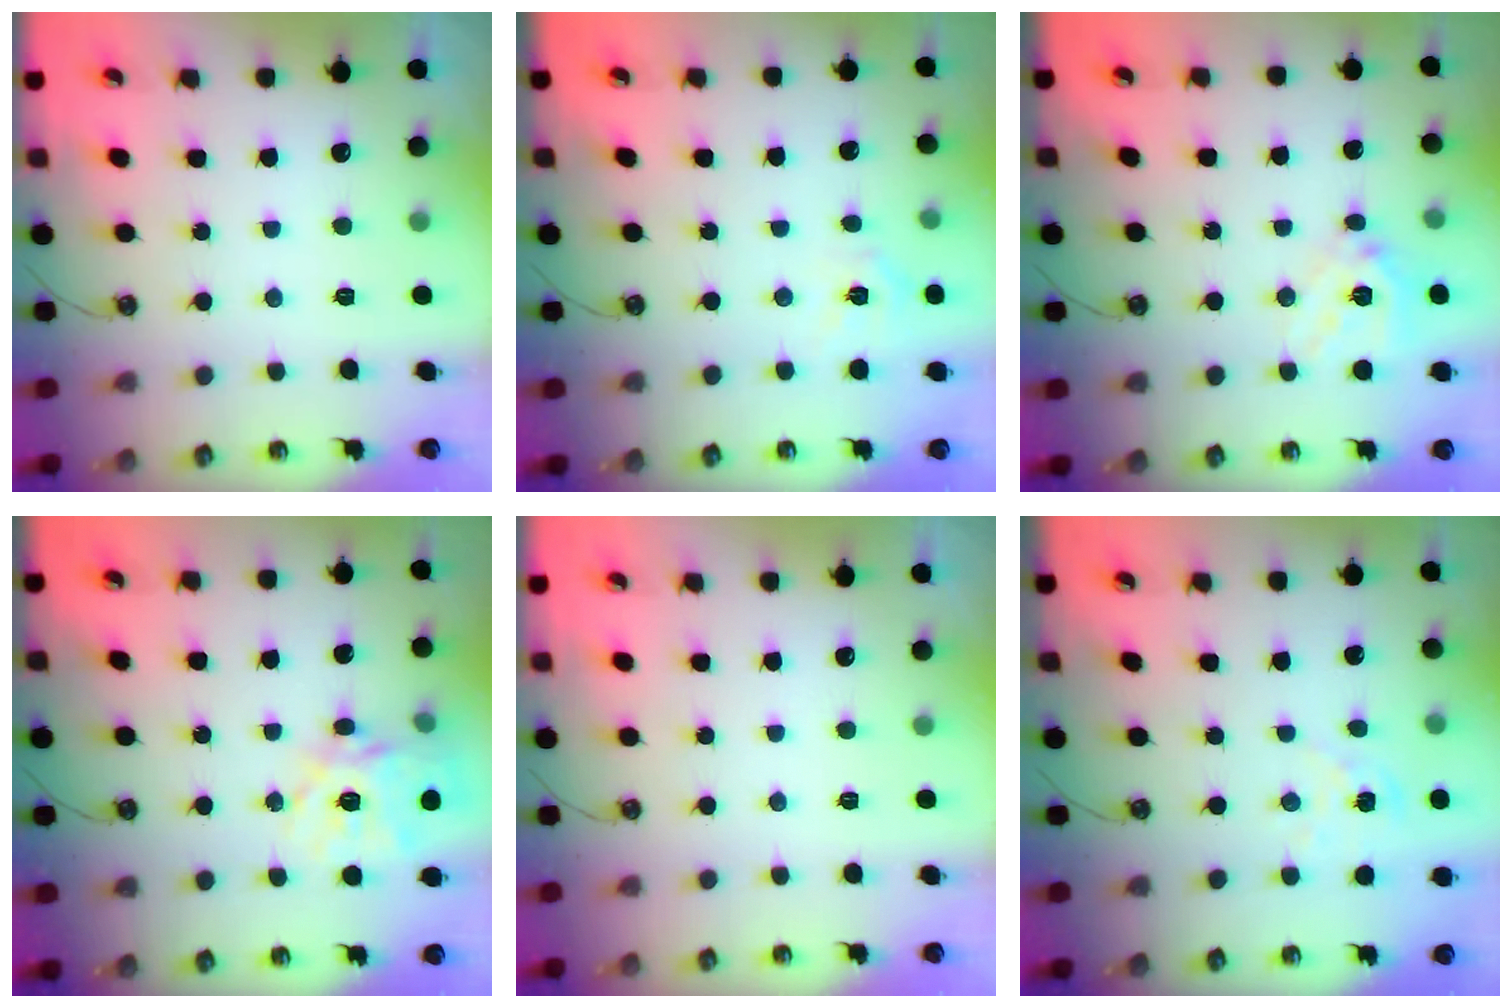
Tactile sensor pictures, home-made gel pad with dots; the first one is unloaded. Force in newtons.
{"total": 5.9, "press": 5.9, "slide": 0.5}
{"total": 13.7, "press": 13.6, "slide": 2.1}
{"total": 17.9, "press": 17.7, "slide": 2.7}
{"total": 0.0}
{"total": 1.6, "press": 1.6, "slide": 0.2}